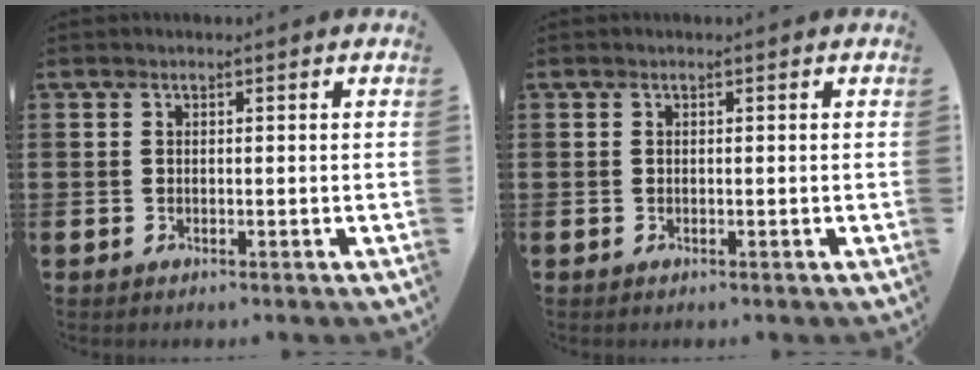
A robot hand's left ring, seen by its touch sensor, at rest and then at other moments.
{"total": 0.0}